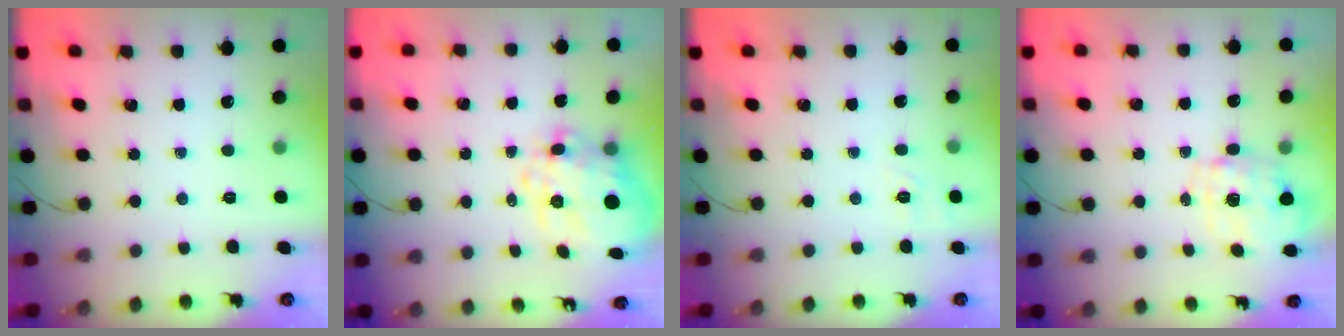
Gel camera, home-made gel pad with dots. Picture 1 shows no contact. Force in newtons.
{"total": 13.9, "press": 13.6, "slide": 2.9}
{"total": 1.5, "press": 0.1, "slide": 1.5}
{"total": 2.9, "press": 2.7, "slide": 0.9}